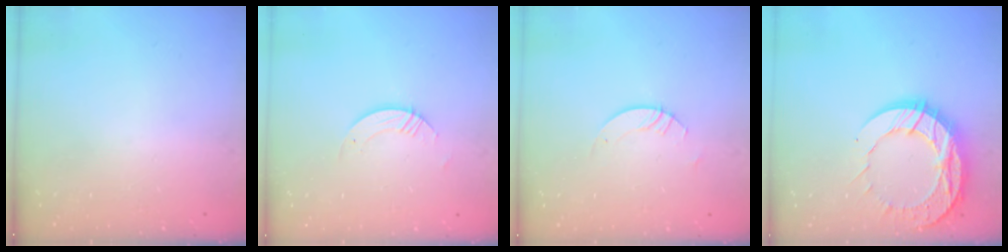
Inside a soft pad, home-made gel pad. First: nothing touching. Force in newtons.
{"total": 3.2, "press": 3.2, "slide": 0.3}
{"total": 3.0, "press": 3.0, "slide": 0.3}
{"total": 16.1, "press": 16.1, "slide": 1.3}